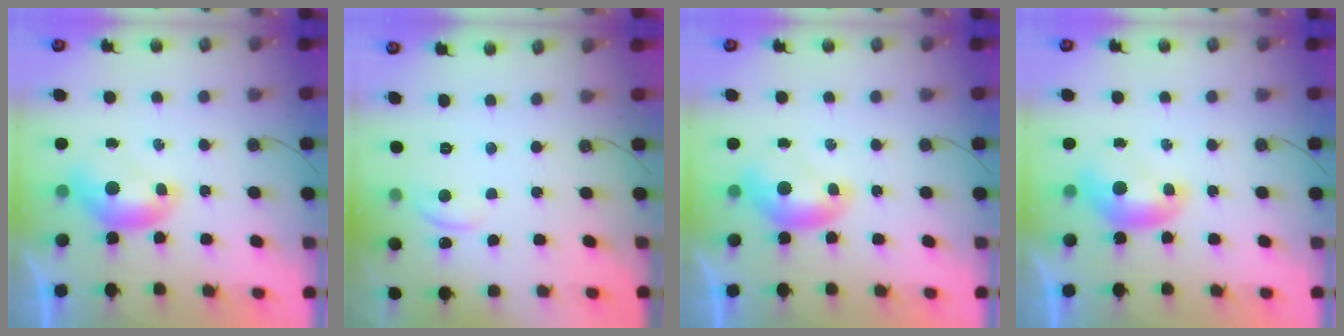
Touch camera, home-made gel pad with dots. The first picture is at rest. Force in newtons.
{"total": 0.5, "press": 0.0, "slide": 0.5}
{"total": 0.0}
{"total": 0.0}